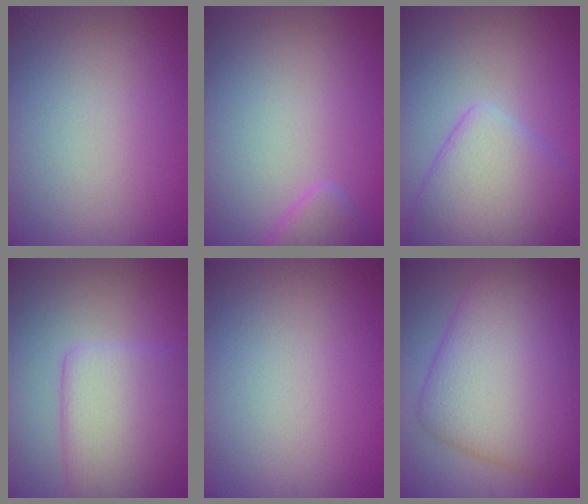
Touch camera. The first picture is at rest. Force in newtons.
{"total": 2.2, "press": 2.2, "slide": 0.1}
{"total": 6.7, "press": 6.7, "slide": 0.3}
{"total": 5.8, "press": 5.8, "slide": 0.6}
{"total": 0.0}
{"total": 11.0, "press": 11.0, "slide": 0.2}